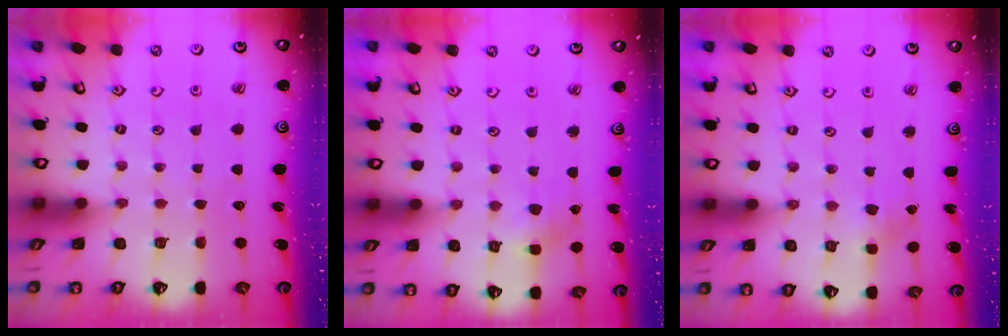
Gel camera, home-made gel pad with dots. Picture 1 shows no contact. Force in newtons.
{"total": 2.8, "press": 2.8, "slide": 0.3}
{"total": 1.4, "press": 1.4, "slide": 0.2}